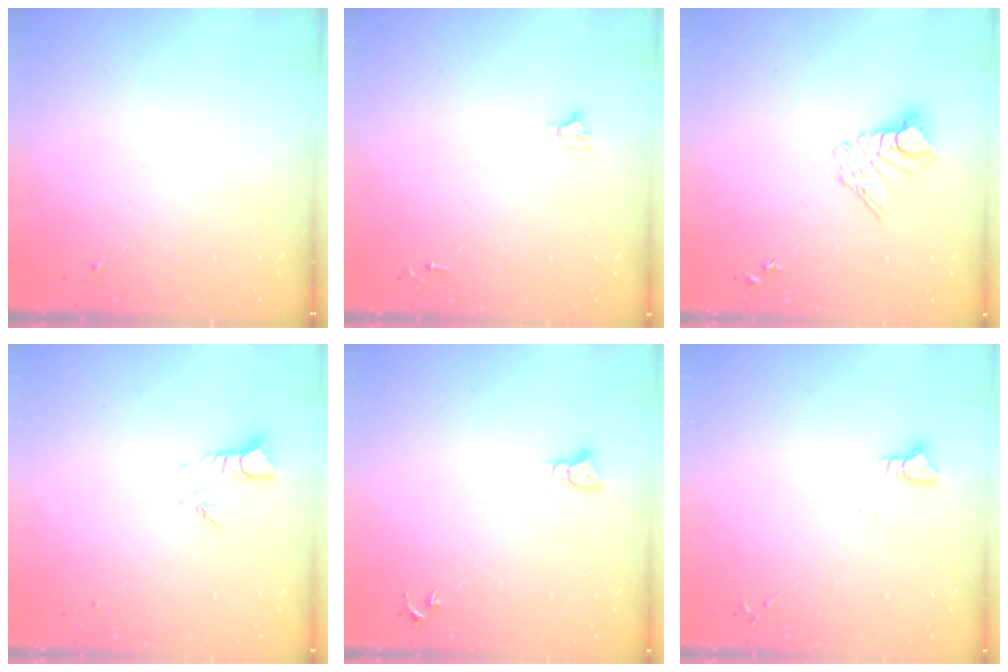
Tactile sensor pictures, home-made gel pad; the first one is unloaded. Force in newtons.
{"total": 2.7, "press": 2.7, "slide": 0.2}
{"total": 9.6, "press": 9.6, "slide": 1.0}
{"total": 3.4, "press": 3.4, "slide": 0.2}
{"total": 2.2, "press": 2.2, "slide": 0.2}
{"total": 3.0, "press": 3.0, "slide": 0.3}